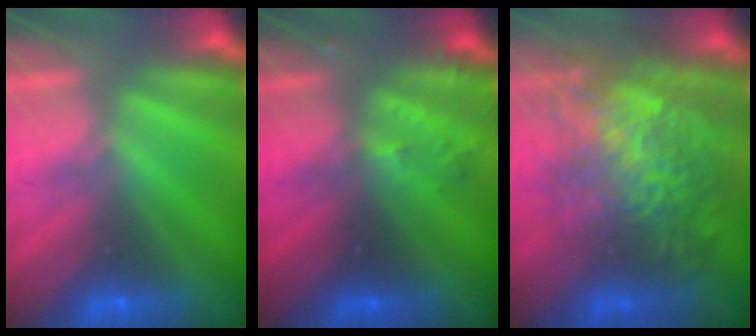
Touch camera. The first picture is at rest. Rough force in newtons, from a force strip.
{"total": 2.8}
{"total": 7.7}